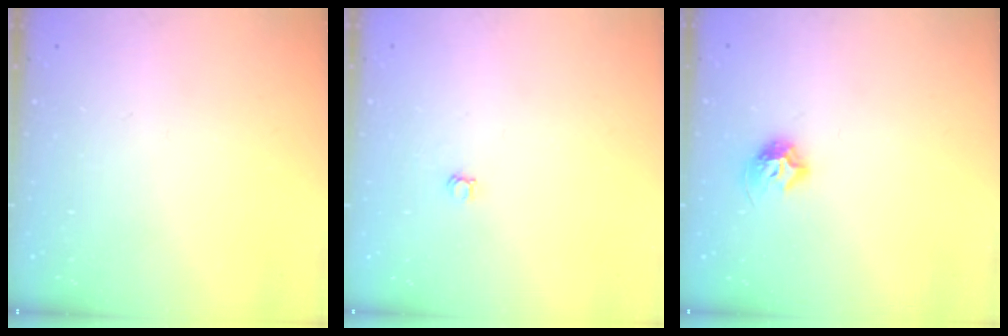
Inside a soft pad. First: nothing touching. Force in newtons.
{"total": 3.0, "press": 3.0, "slide": 0.4}
{"total": 7.0, "press": 6.9, "slide": 0.8}